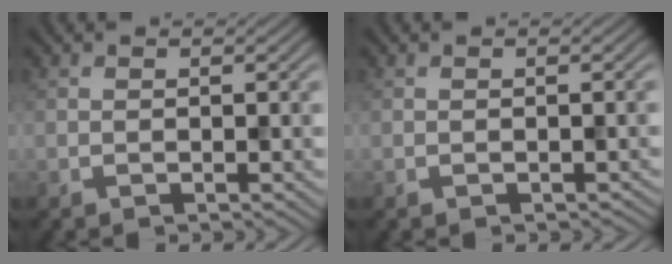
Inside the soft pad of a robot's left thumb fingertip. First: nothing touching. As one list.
[{"total": 0.0}]